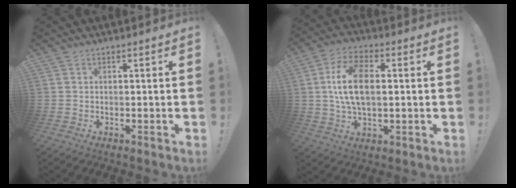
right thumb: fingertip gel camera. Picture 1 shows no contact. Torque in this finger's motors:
{"motor_torque": [1.16, 1.31, 0.62, 0.51, 0.34]}